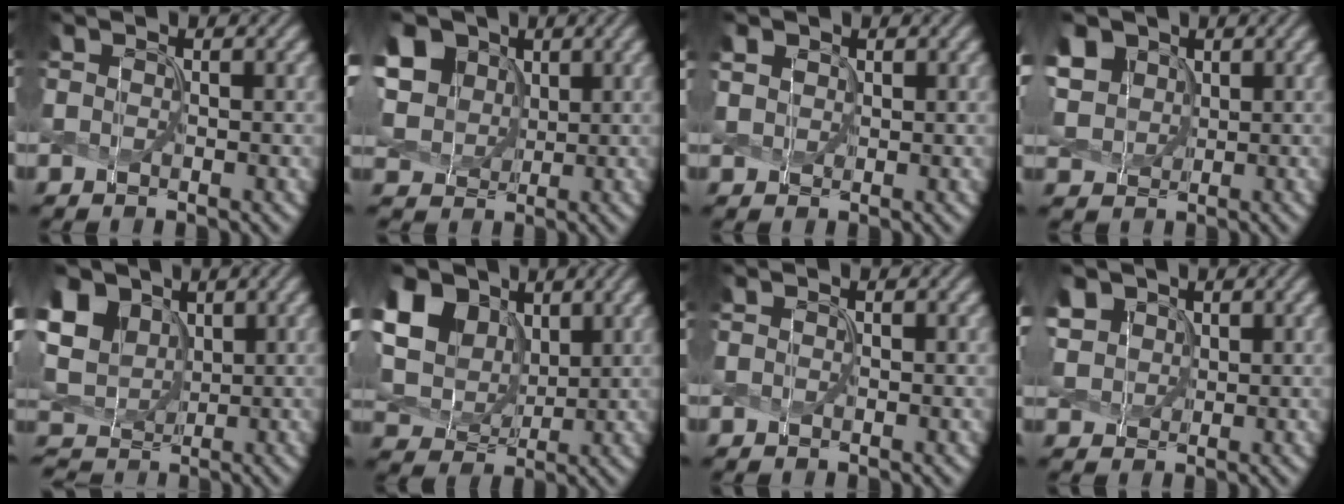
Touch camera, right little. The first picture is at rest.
{"total": 11.0, "force": [4.2, 8.7, 5.4], "torque": [-0.143, 0.026, 0.072]}
{"total": 1.7, "force": [1.0, 1.2, 0.5], "torque": [-0.018, 0.001, 0.022]}
{"total": 7.6, "force": [2.9, 6.0, 3.8], "torque": [-0.111, 0.021, 0.050]}
{"total": 8.5, "force": [2.5, 6.7, 4.5], "torque": [-0.129, 0.027, 0.035]}
{"total": 12.1, "force": [4.9, 9.0, 6.5], "torque": [-0.157, 0.030, 0.088]}
{"total": 0.0}
{"total": 4.8, "force": [2.3, 3.6, 2.2], "torque": [-0.087, 0.016, 0.050]}